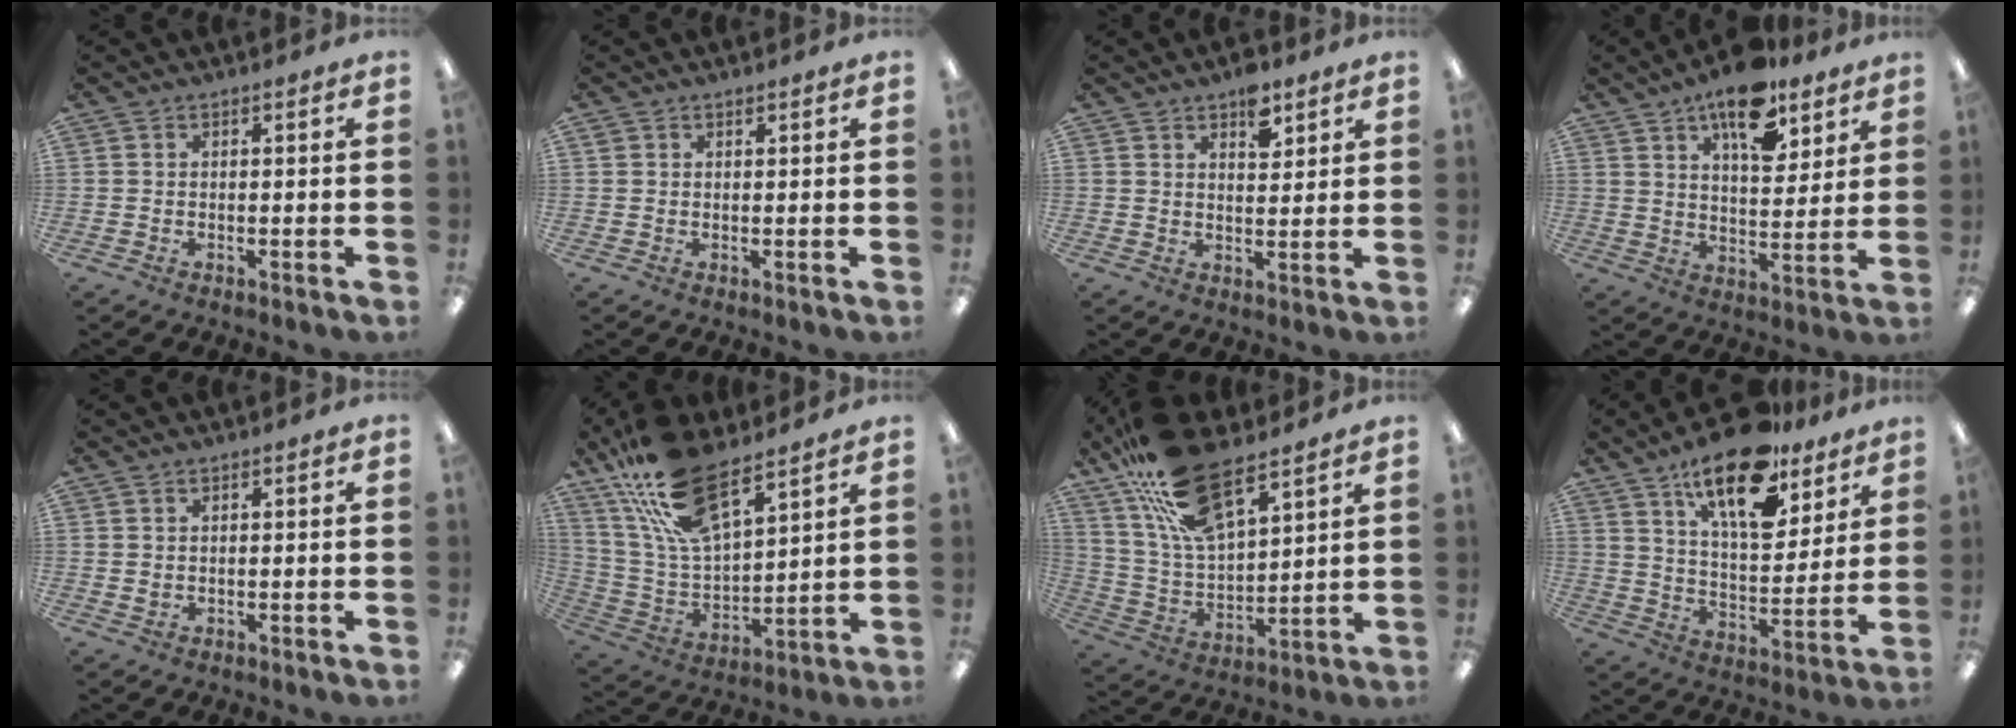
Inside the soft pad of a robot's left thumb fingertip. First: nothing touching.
{"total": 0.9, "force": [0.6, 0.6, 0.1], "torque": [-0.003, 0.000, 0.012]}
{"total": 6.6, "force": [4.3, 3.4, 3.6], "torque": [-0.034, -0.024, 0.070]}
{"total": 14.3, "force": [9.6, 6.7, 8.3], "torque": [-0.113, -0.049, 0.163]}
{"total": 0.9, "force": [0.5, 0.7, 0.3], "torque": [0.000, -0.002, 0.008]}
{"total": 20.3, "force": [14.1, 8.0, 12.2], "torque": [-0.266, -0.066, 0.253]}
{"total": 21.2, "force": [14.5, 8.8, 12.8], "torque": [-0.262, -0.063, 0.260]}
{"total": 19.0, "force": [13.2, 7.8, 11.3], "torque": [-0.187, -0.068, 0.222]}